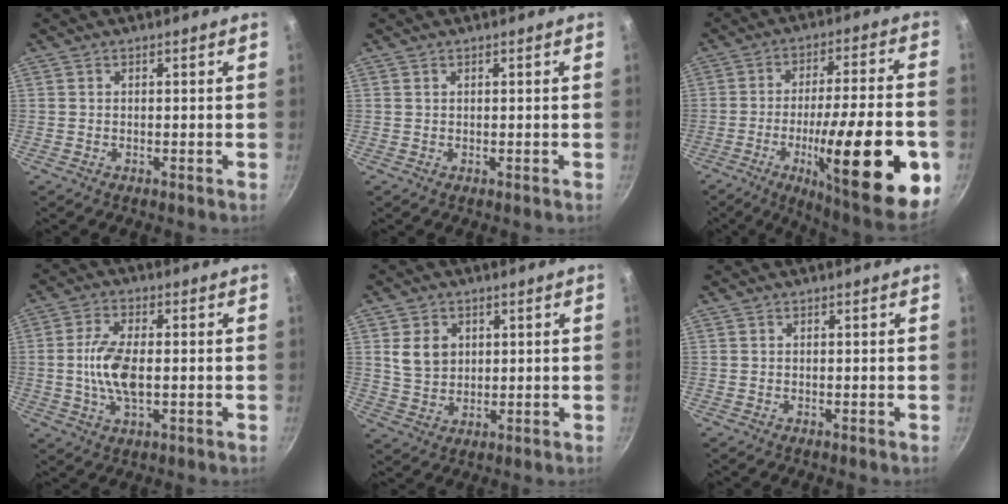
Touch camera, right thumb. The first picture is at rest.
{"total": 0.0}
{"total": 27.5, "force": [-8.1, 6.8, 25.4], "torque": [-0.343, 0.015, -0.115]}
{"total": 9.1, "force": [-0.5, 4.3, 8.0], "torque": [-0.157, 0.007, -0.014]}
{"total": 6.6, "force": [1.7, 5.3, 3.6], "torque": [-0.044, -0.007, 0.037]}
{"total": 0.0}